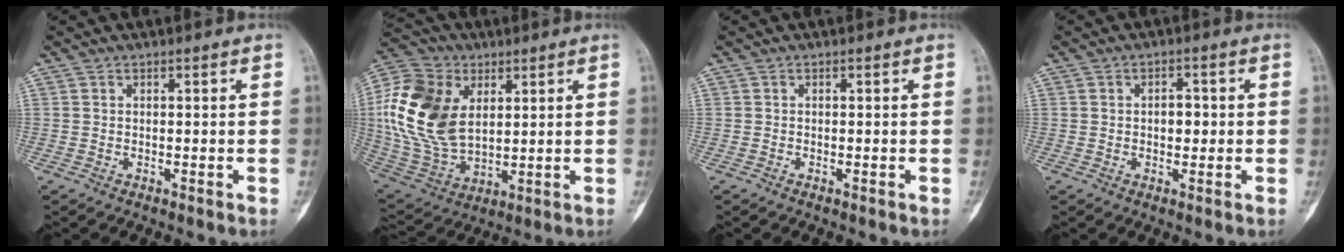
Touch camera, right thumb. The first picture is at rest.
{"total": 20.0, "force": [4.6, 13.2, 14.3], "torque": [-0.284, -0.013, 0.089]}
{"total": 0.0}
{"total": 3.0, "force": [0.1, 1.9, 2.3], "torque": [-0.019, 0.007, -0.001]}